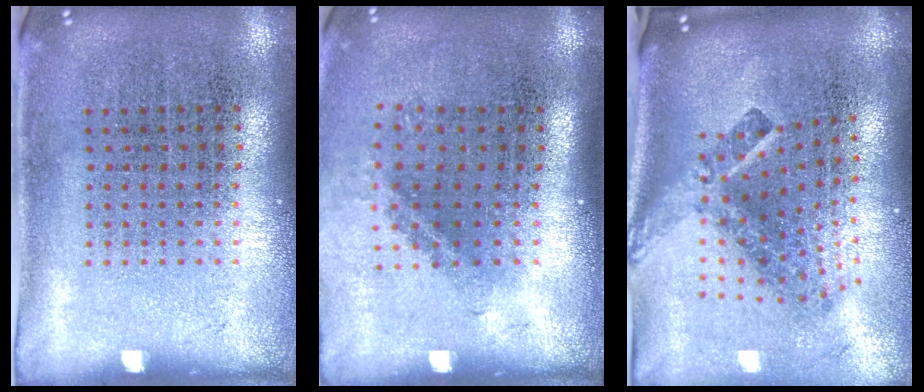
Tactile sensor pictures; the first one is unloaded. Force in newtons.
{"total": 1.4, "press": 1.0, "slide": 1.1}
{"total": 2.8, "press": 1.7, "slide": 2.2}